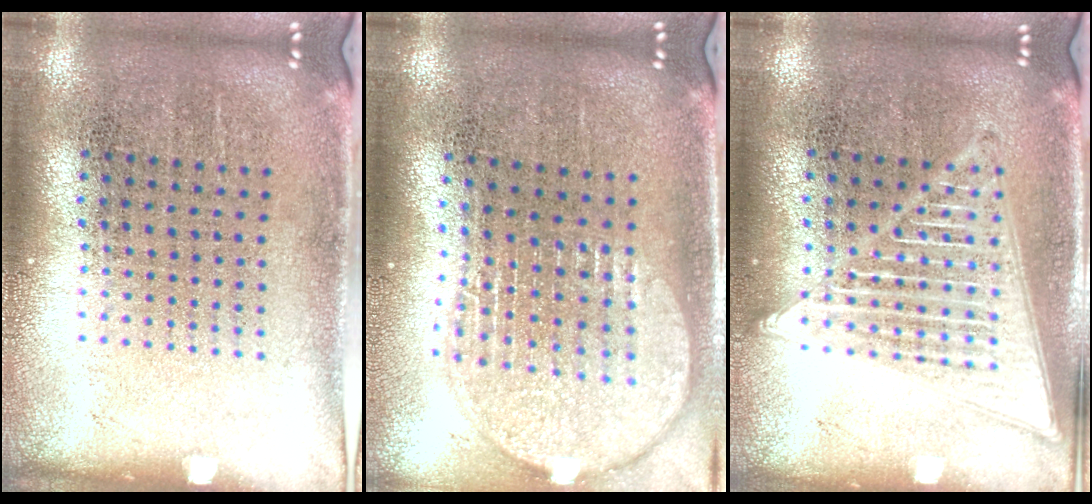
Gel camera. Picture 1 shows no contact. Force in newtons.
{"total": 2.0, "press": 1.6, "slide": 1.1}
{"total": 3.2, "press": 3.2, "slide": 0.4}